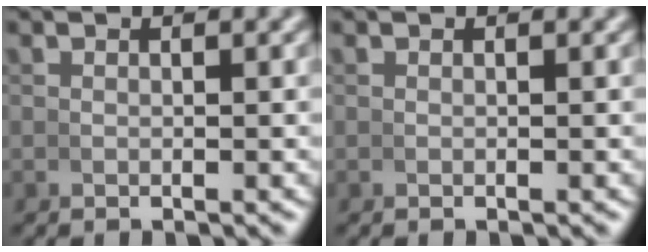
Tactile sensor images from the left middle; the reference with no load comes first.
{"total": 0.0}